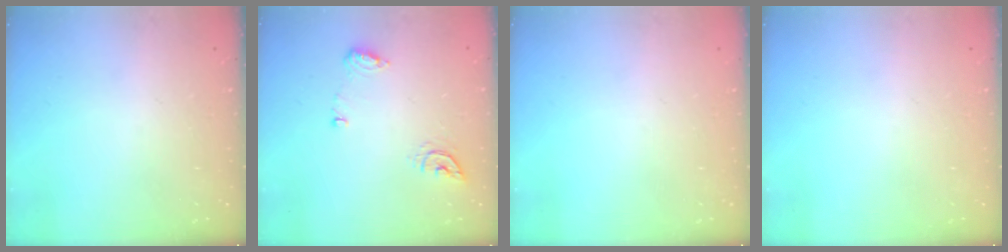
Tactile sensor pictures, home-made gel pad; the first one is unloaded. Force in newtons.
{"total": 7.5, "press": 7.5, "slide": 0.8}
{"total": 0.0}
{"total": 0.0}